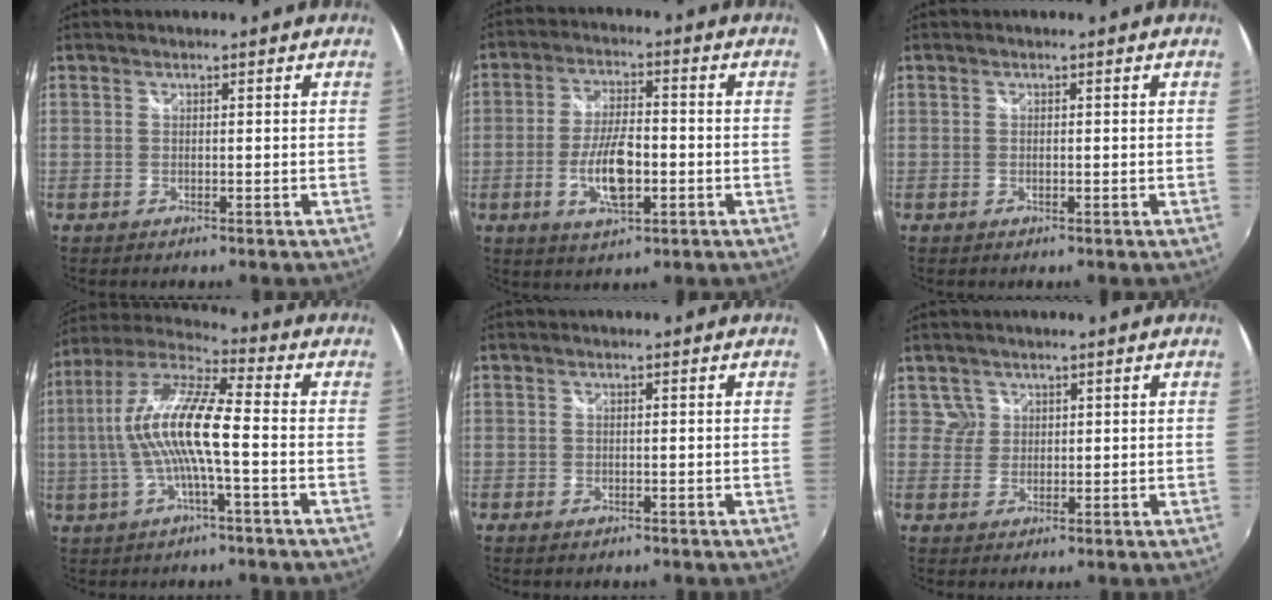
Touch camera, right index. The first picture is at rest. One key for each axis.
{"total": 9.7, "fx": -2.7, "fy": 3.8, "fz": 8.6, "tx": -0.168, "ty": -0.003, "tz": -0.048}
{"total": 0.0}
{"total": 14.1, "fx": -1.5, "fy": 2.2, "fz": 13.9, "tx": -0.263, "ty": 0.008, "tz": -0.032}
{"total": 1.2, "fx": -0.8, "fy": 0.7, "fz": 0.6, "tx": -0.012, "ty": -0.004, "tz": -0.016}
{"total": 2.1, "fx": 1.1, "fy": 1.8, "fz": -0.3, "tx": 0.020, "ty": 0.013, "tz": 0.019}